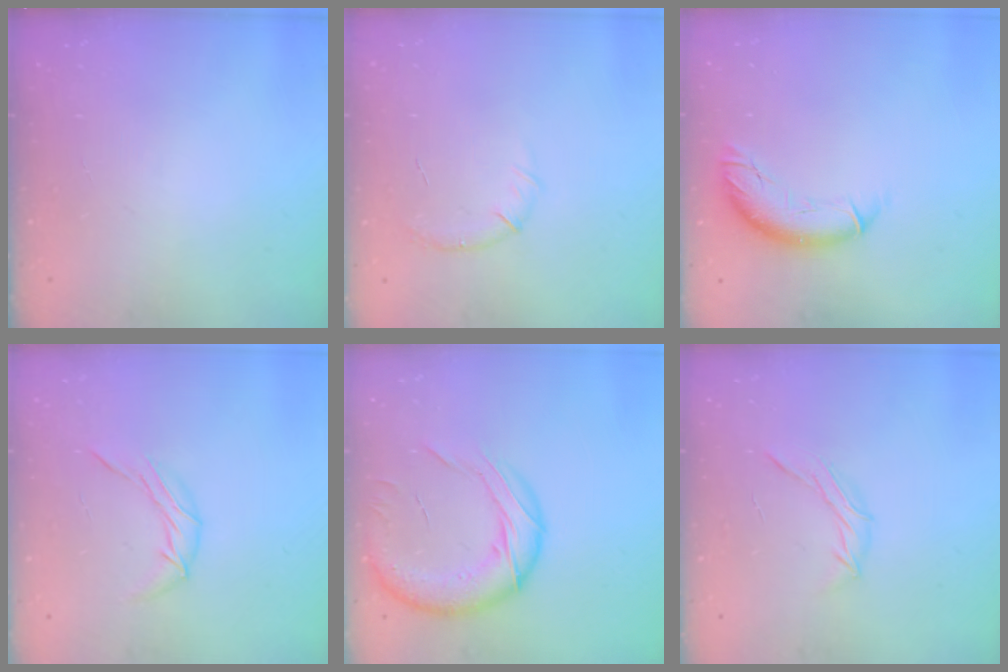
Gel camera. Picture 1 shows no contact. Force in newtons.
{"total": 6.8, "press": 6.5, "slide": 1.9}
{"total": 10.2, "press": 10.1, "slide": 0.9}
{"total": 7.6, "press": 7.6, "slide": 0.6}
{"total": 18.0, "press": 17.7, "slide": 3.4}
{"total": 6.6, "press": 6.5, "slide": 1.0}